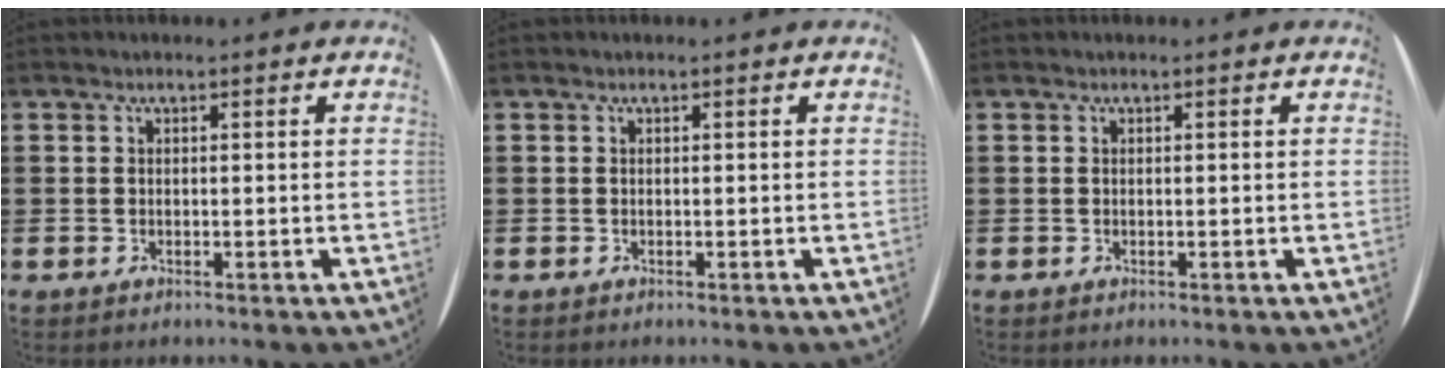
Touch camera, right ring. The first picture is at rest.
{"total": 0.0}
{"total": 0.0}